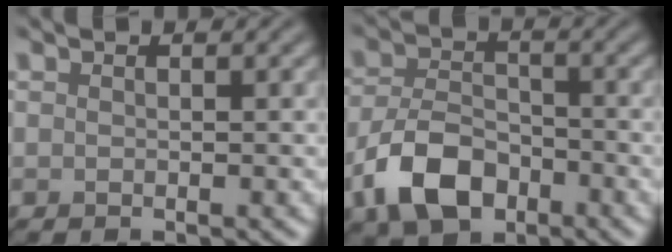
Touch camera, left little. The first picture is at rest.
{"total": 6.4, "force": [-3.2, 3.9, 3.9], "torque": [-0.079, -0.003, -0.065]}